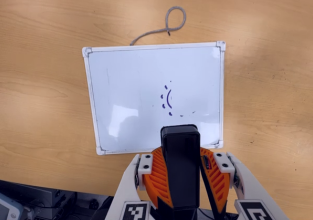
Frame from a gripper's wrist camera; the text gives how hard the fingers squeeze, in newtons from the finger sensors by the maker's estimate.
{"total": 11.8, "left": 12.2, "right": 11.4}